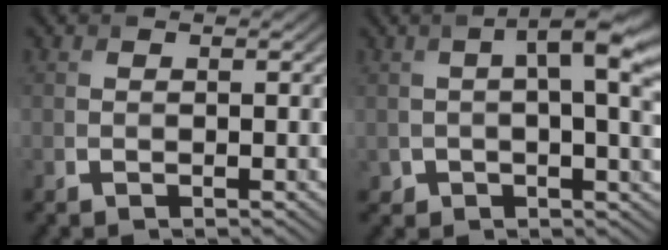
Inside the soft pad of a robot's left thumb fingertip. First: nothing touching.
{"total": 6.5, "force": [1.3, 2.8, 5.8], "torque": [-0.095, -0.003, 0.025]}